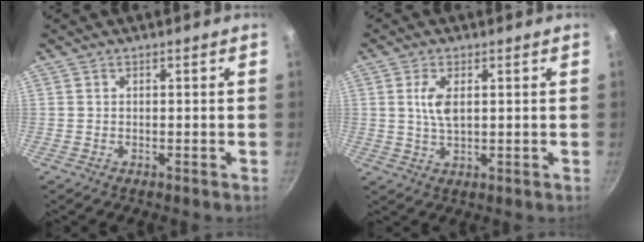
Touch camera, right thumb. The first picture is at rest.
{"total": 4.8, "force": [1.1, 2.2, 4.1], "torque": [-0.086, -0.005, 0.024]}